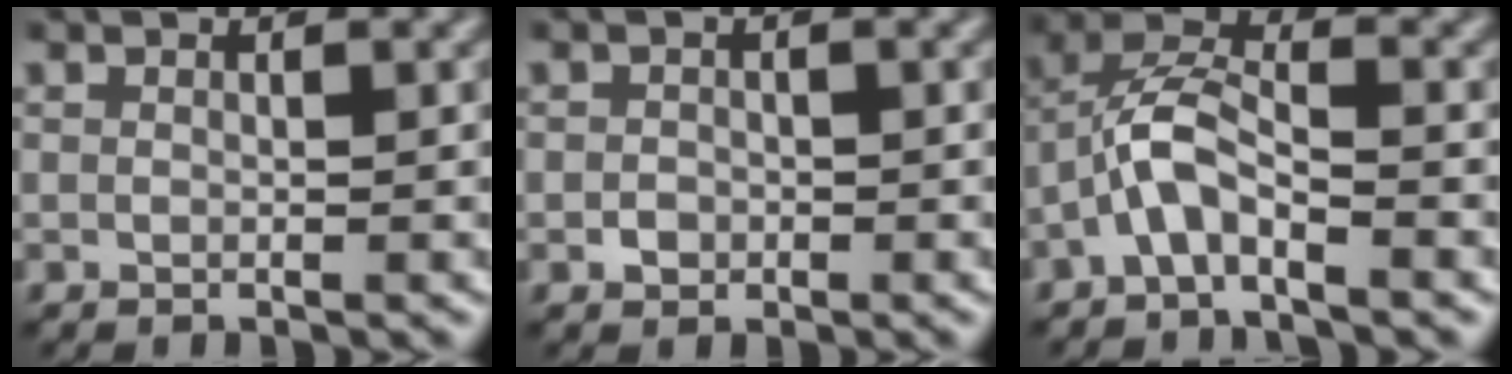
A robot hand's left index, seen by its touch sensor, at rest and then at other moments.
{"total": 1.0, "force": [-0.5, 0.9, 0.3], "torque": [0.000, -0.002, -0.010]}
{"total": 4.1, "force": [-2.3, 1.4, 3.1], "torque": [-0.061, 0.021, -0.051]}